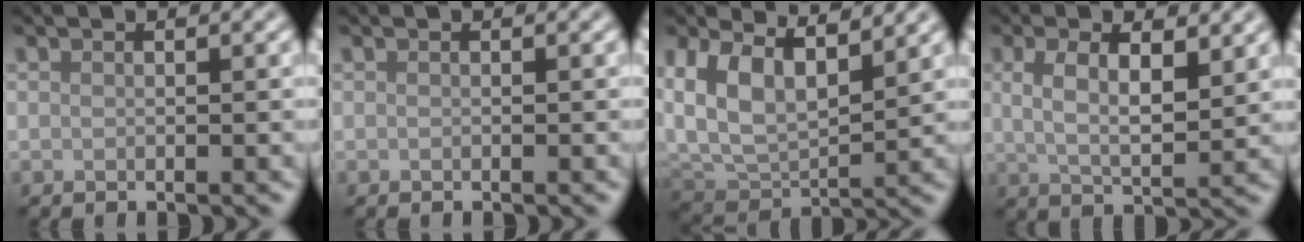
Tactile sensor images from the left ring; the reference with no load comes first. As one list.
[{"total": 0.0}, {"total": 8.6, "force": [4.2, 4.7, 5.8], "torque": [-0.106, 0.000, 0.074]}, {"total": 4.6, "force": [1.6, 1.7, 4.0], "torque": [-0.080, -0.002, 0.031]}]